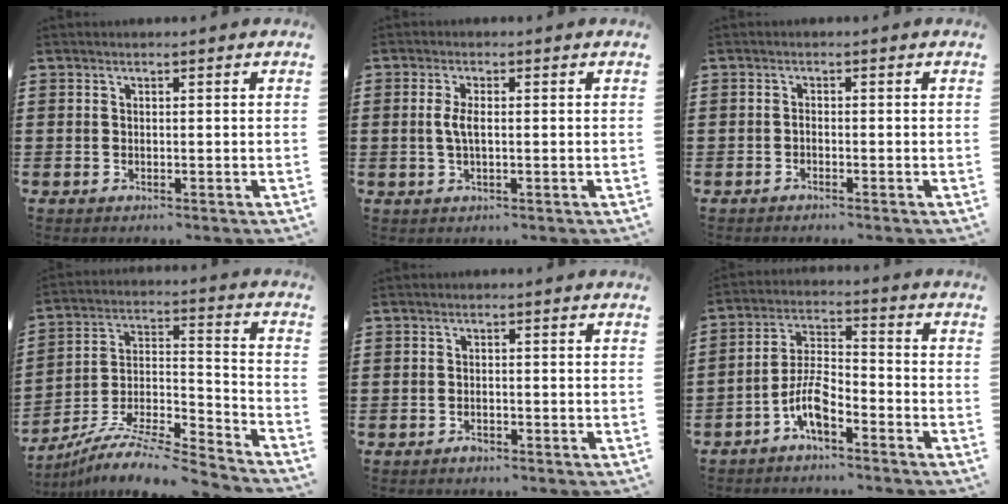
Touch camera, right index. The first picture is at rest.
{"total": 3.0, "force": [0.0, 1.0, 2.9], "torque": [-0.069, -0.005, -0.007]}
{"total": 0.9, "force": [-0.8, -0.1, 0.3], "torque": [-0.009, -0.005, -0.016]}
{"total": 8.8, "force": [-7.9, 1.0, 3.6], "torque": [-0.063, 0.005, -0.158]}
{"total": 1.1, "force": [-0.9, 0.3, 0.4], "torque": [-0.012, -0.006, -0.017]}
{"total": 6.6, "force": [-4.0, 2.2, 4.7], "torque": [-0.109, -0.001, -0.079]}